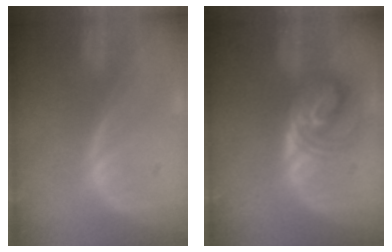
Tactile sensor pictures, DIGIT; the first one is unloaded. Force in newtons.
{"total": 5.6, "press": 5.4, "slide": 1.1}